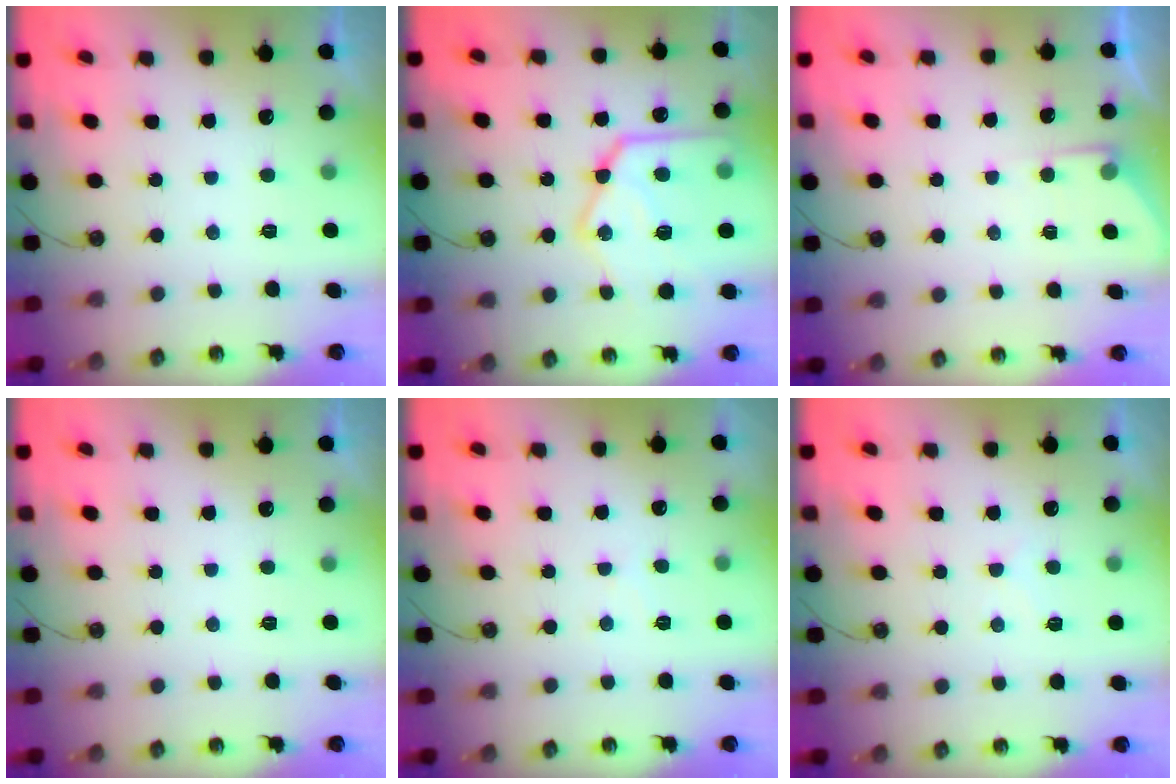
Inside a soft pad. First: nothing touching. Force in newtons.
{"total": 23.0, "press": 22.9, "slide": 2.5}
{"total": 3.9, "press": 3.8, "slide": 0.6}
{"total": 0.0}
{"total": 3.7, "press": 3.7, "slide": 0.6}
{"total": 7.0, "press": 6.9, "slide": 0.5}